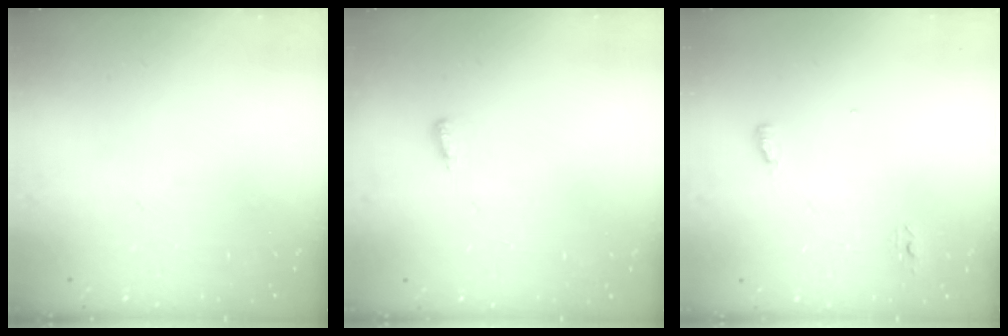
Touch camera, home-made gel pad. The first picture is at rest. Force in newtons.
{"total": 3.6, "press": 2.7, "slide": 2.5}
{"total": 4.2, "press": 4.0, "slide": 1.3}